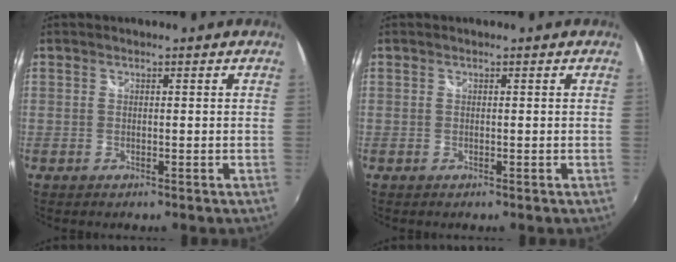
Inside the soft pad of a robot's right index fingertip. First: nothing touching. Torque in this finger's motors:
{"motor_torque": [0.00, 0.00, 0.00, 0.00]}